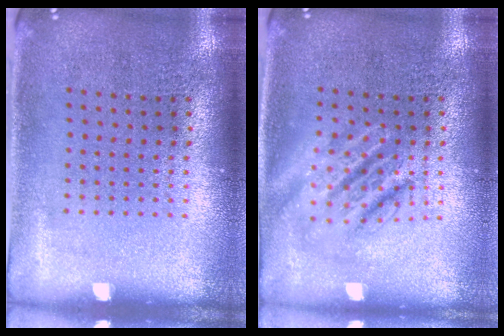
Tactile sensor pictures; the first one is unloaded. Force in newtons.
{"total": 2.6, "press": 2.6, "slide": 0.3}